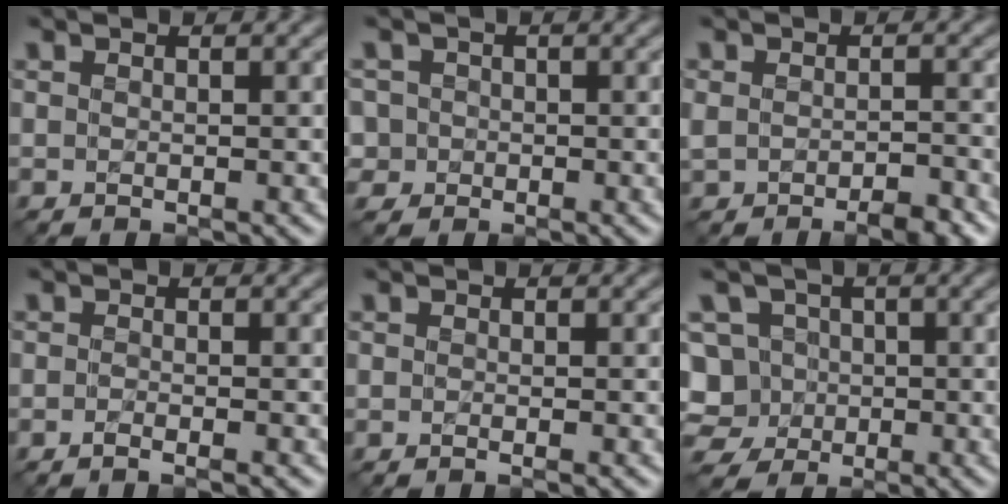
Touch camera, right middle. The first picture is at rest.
{"total": 3.2, "force": [0.1, 3.1, 0.8], "torque": [-0.007, 0.020, -0.019]}
{"total": 3.2, "force": [-2.0, 1.4, 2.1], "torque": [-0.032, -0.004, -0.031]}
{"total": 1.4, "force": [-0.8, 0.3, 1.1], "torque": [-0.012, -0.004, -0.020]}
{"total": 0.7, "force": [-0.4, 0.1, 0.6], "torque": [-0.008, -0.006, -0.008]}
{"total": 7.6, "force": [-1.5, 7.0, 2.5], "torque": [-0.048, 0.027, -0.061]}